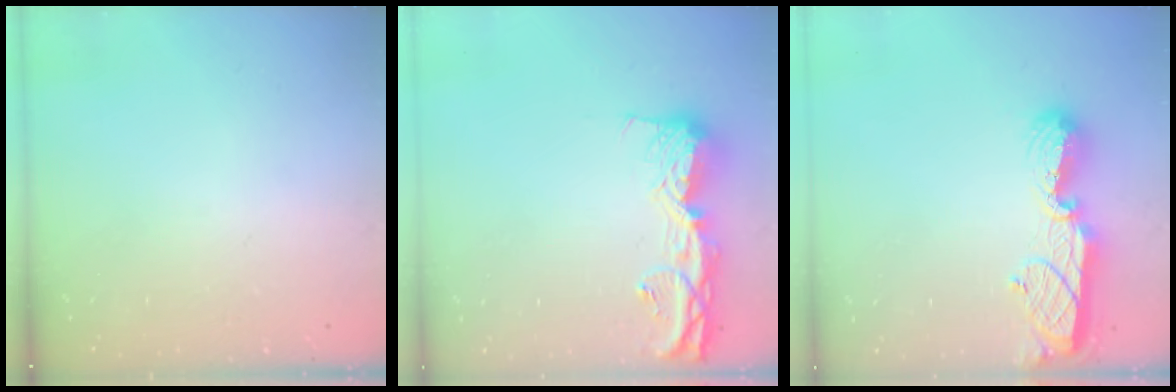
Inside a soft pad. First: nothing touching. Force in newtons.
{"total": 14.4, "press": 14.3, "slide": 1.5}
{"total": 13.8, "press": 13.8, "slide": 1.5}